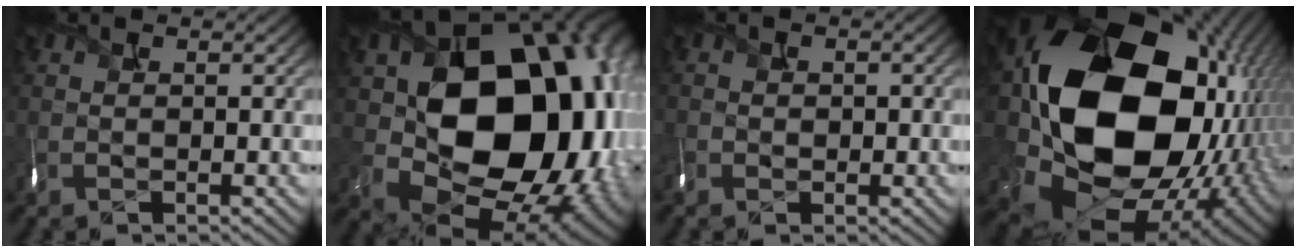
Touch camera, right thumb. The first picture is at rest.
{"total": 18.8, "force": [1.2, 14.3, 12.1], "torque": [-0.193, -0.057, 0.071]}
{"total": 1.5, "force": [-0.8, 1.3, 0.4], "torque": [-0.013, -0.012, -0.010]}
{"total": 21.9, "force": [1.6, 16.6, 14.1], "torque": [-0.328, -0.067, 0.074]}